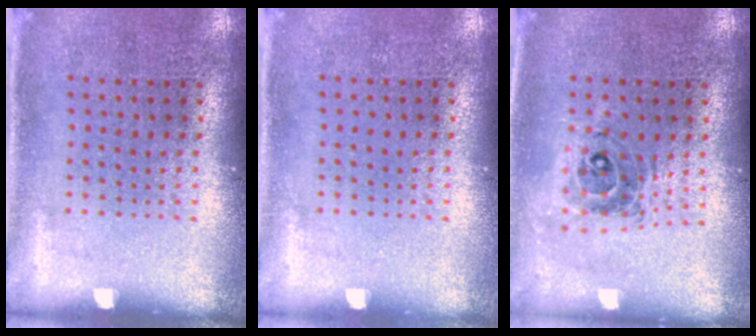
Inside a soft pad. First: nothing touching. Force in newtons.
{"total": 0.0}
{"total": 0.7, "press": 0.7, "slide": 0.1}